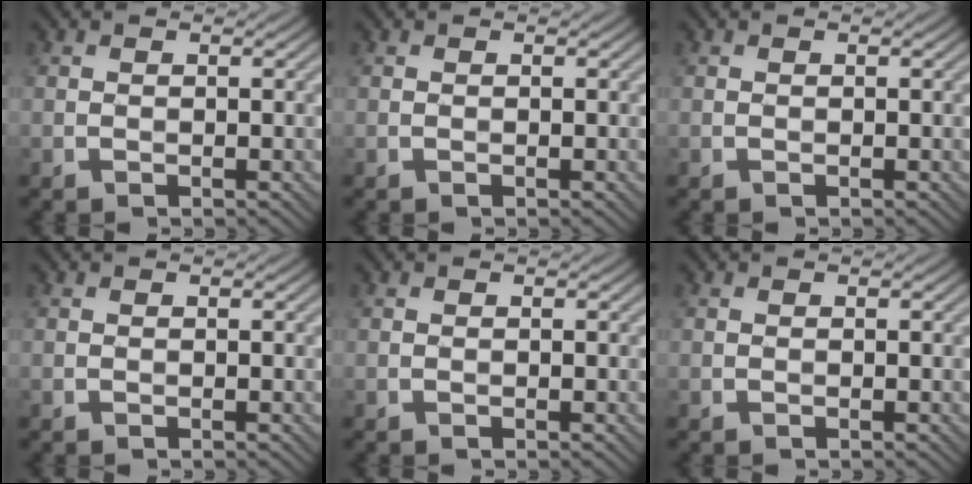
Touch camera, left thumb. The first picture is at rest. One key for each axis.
{"total": 0.0}
{"total": 0.0}
{"total": 0.0}
{"total": 0.0}
{"total": 0.0}